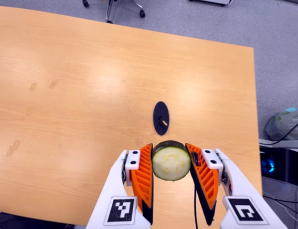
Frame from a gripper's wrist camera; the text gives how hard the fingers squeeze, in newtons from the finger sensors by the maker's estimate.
{"total": 11.7, "left": 10.9, "right": 12.5}